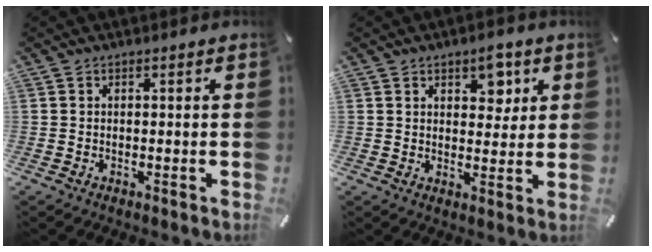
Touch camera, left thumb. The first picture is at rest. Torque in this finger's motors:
{"motor_torque": [0.33, -0.36, 0.32, 0.09, -0.05]}